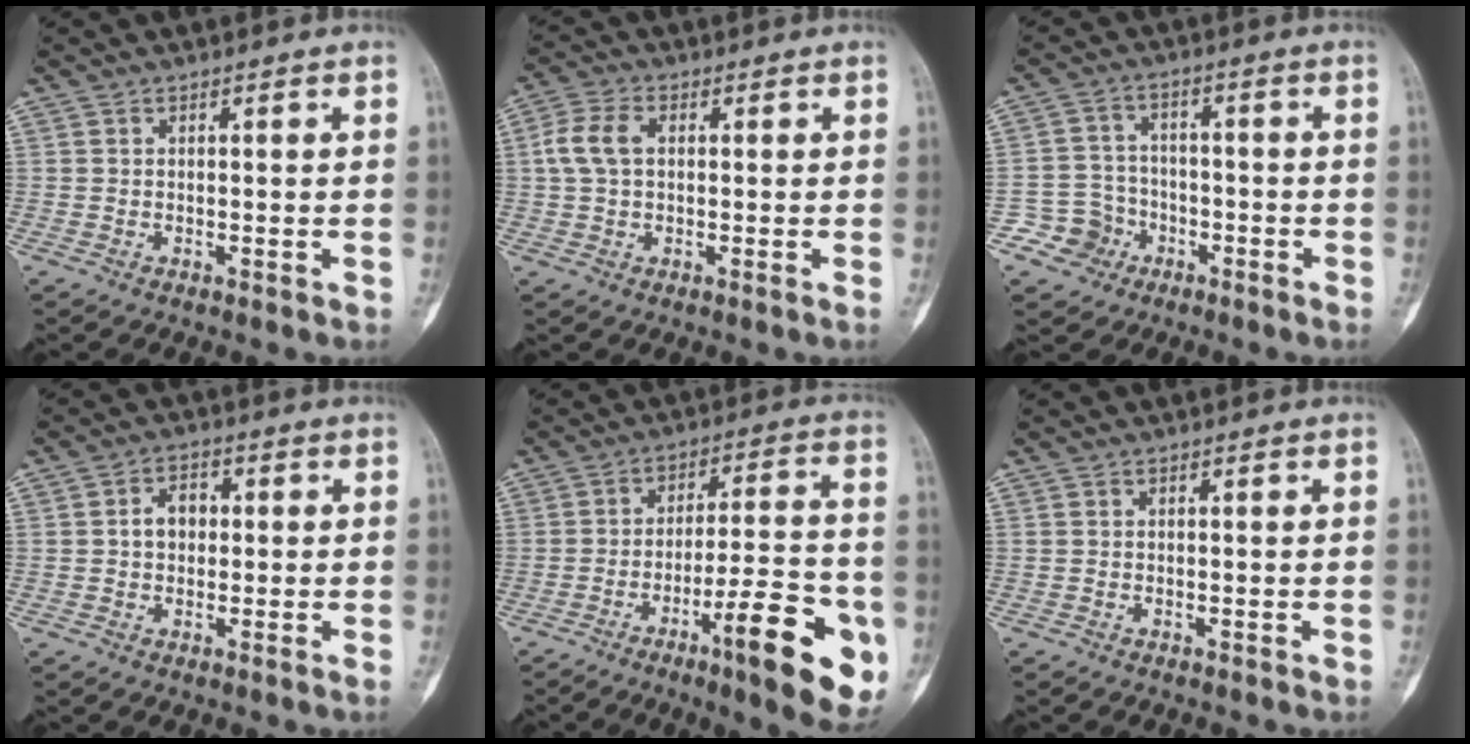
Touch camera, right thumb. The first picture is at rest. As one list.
[{"total": 5.9, "force": [0.8, 3.6, 4.6], "torque": [-0.107, 0.015, 0.010]}, {"total": 6.8, "force": [-3.5, 5.8, 0.4], "torque": [0.028, 0.031, -0.064]}, {"total": 4.2, "force": [0.3, 3.1, 2.8], "torque": [-0.036, 0.015, 0.000]}, {"total": 18.0, "force": [-7.4, 4.3, 15.8], "torque": [-0.197, 0.030, -0.102]}, {"total": 0.0}]